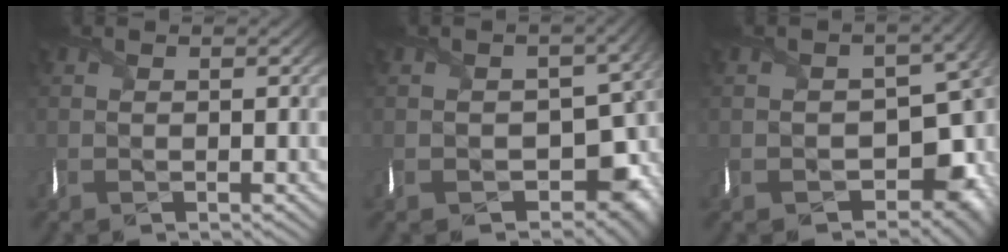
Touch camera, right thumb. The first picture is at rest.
{"total": 8.8, "force": [-1.5, 7.0, 5.2], "torque": [-0.055, -0.029, -0.014]}
{"total": 10.9, "force": [-2.6, 8.6, 6.1], "torque": [-0.069, -0.020, -0.031]}